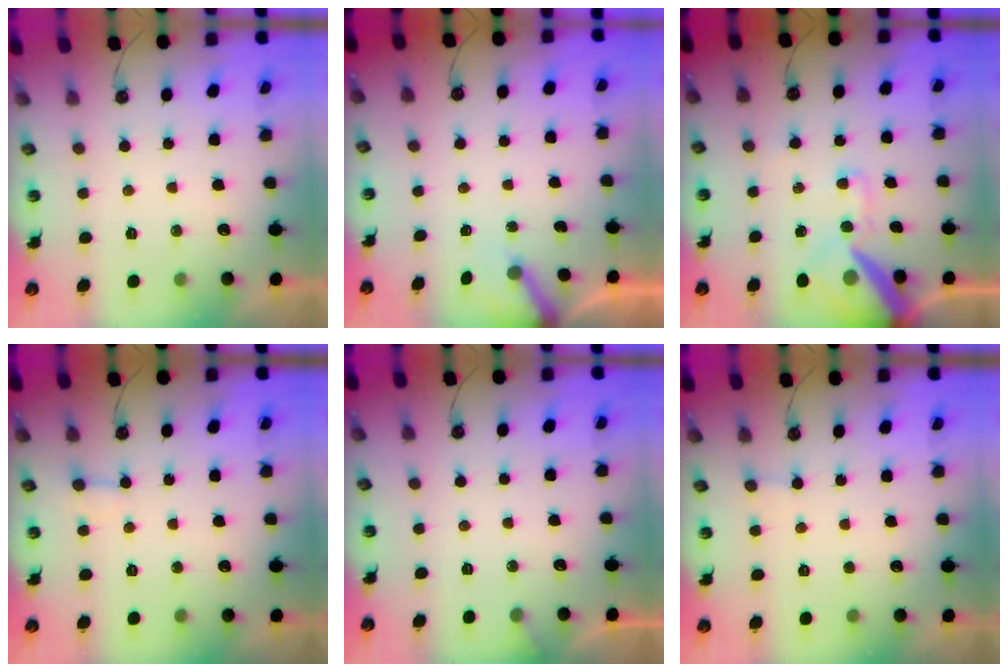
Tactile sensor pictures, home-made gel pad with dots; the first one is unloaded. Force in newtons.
{"total": 3.4, "press": 3.4, "slide": 0.3}
{"total": 16.6, "press": 16.4, "slide": 2.5}
{"total": 2.0, "press": 2.0, "slide": 0.1}
{"total": 2.6, "press": 2.6, "slide": 0.3}
{"total": 1.4, "press": 1.4, "slide": 0.1}